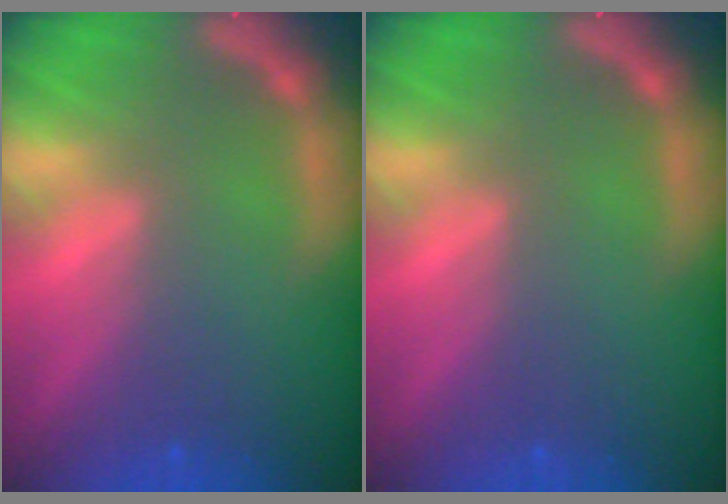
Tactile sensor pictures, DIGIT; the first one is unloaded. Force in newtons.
{"total": 0.0}